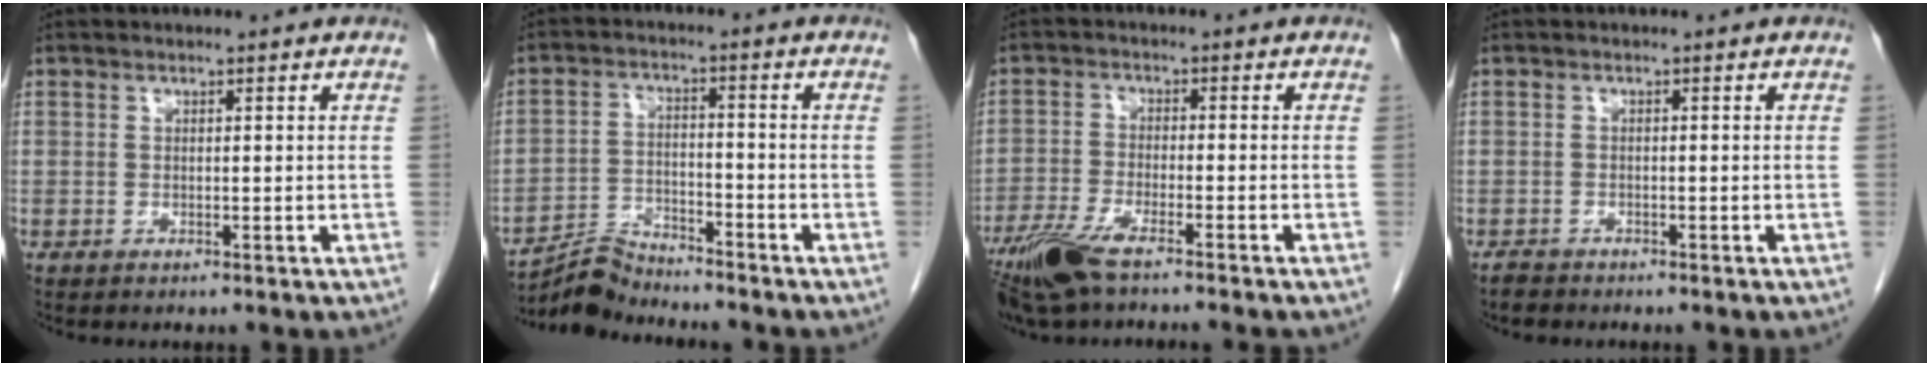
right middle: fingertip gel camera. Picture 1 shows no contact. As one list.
[{"total": 5.6, "force": [-5.6, 0.0, -0.5], "torque": [0.001, -0.004, -0.102]}, {"total": 8.0, "force": [-6.0, 0.5, 5.2], "torque": [-0.101, -0.019, -0.111]}, {"total": 1.5, "force": [-1.3, 0.6, 0.2], "torque": [-0.013, -0.002, -0.022]}]